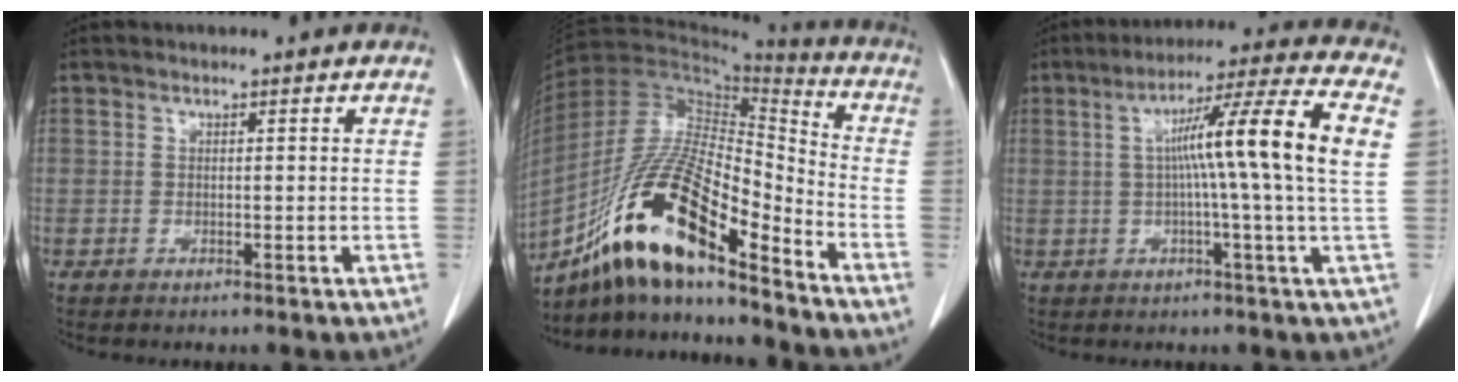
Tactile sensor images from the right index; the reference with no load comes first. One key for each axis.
{"total": 19.3, "fx": -12.8, "fy": 3.7, "fz": 13.9, "tx": -0.276, "ty": 0.003, "tz": -0.230}
{"total": 14.3, "fx": 1.9, "fy": -1.8, "fz": 14.1, "tx": -0.220, "ty": 0.017, "tz": 0.023}